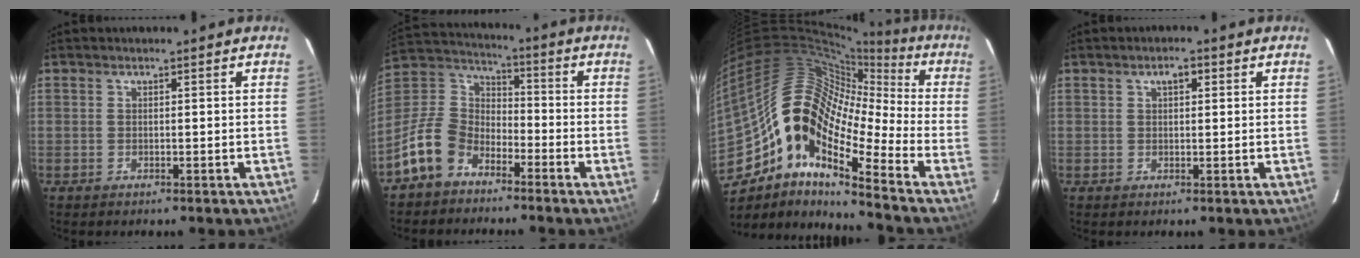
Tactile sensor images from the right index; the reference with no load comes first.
{"total": 11.6, "force": [-7.4, 7.5, 4.8], "torque": [-0.115, 0.032, -0.148]}
{"total": 17.8, "force": [-7.6, 7.4, 14.3], "torque": [-0.229, -0.004, -0.163]}
{"total": 2.2, "force": [0.9, 1.1, 1.7], "torque": [-0.027, 0.010, 0.014]}